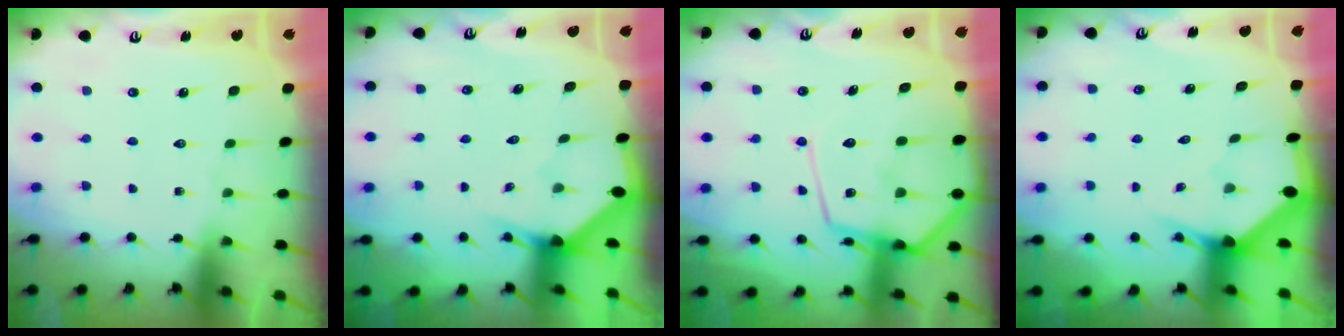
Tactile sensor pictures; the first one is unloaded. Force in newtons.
{"total": 2.3, "press": 2.3, "slide": 0.1}
{"total": 16.6, "press": 16.6, "slide": 1.4}
{"total": 3.0, "press": 3.0, "slide": 0.1}